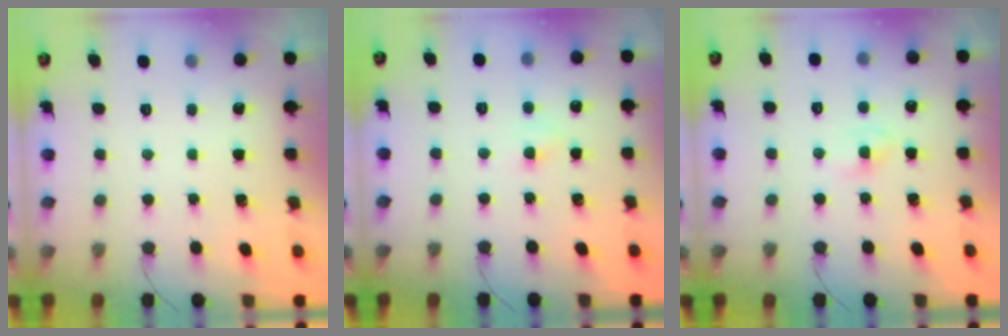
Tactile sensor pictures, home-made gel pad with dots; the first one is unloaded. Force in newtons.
{"total": 2.8, "press": 2.6, "slide": 1.0}
{"total": 0.7, "press": 0.6, "slide": 0.5}